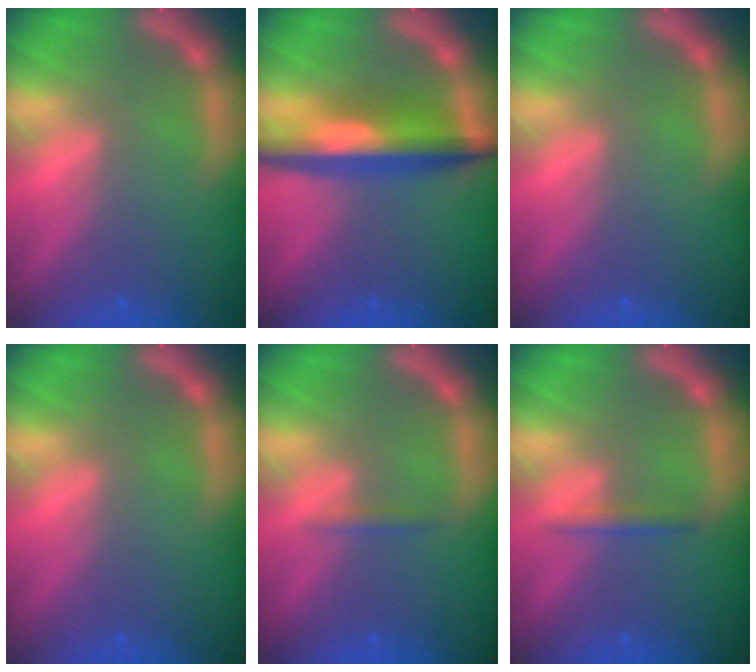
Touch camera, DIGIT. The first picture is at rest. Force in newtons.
{"total": 7.1}
{"total": 0.0}
{"total": 0.0}
{"total": 0.9}
{"total": 1.4}